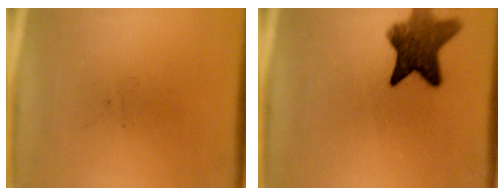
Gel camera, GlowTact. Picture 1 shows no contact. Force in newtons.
{"total": 8.4}